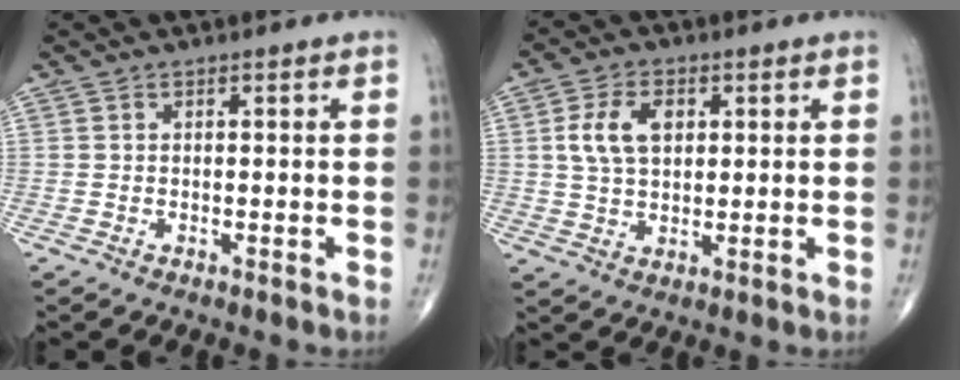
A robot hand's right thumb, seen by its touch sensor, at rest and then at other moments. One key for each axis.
{"total": 7.9, "fx": 2.0, "fy": 4.9, "fz": 5.9, "tx": -0.105, "ty": 0.001, "tz": 0.038}